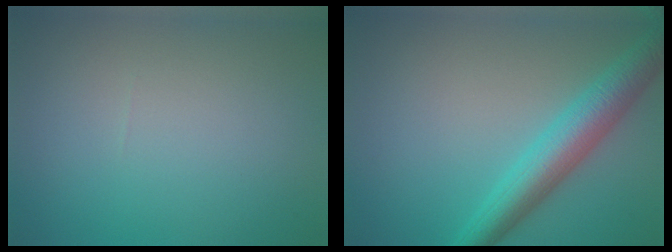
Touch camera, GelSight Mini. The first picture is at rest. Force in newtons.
{"total": 5.5, "press": 5.5, "slide": 0.1}